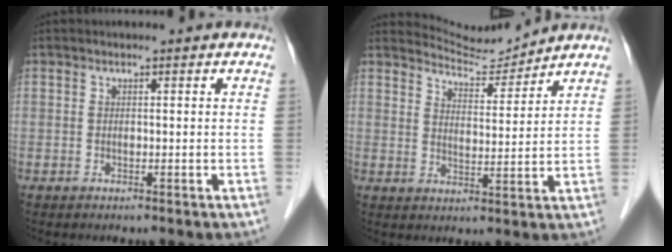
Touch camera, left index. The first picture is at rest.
{"total": 5.7, "force": [5.5, -0.6, -1.1], "torque": [0.005, -0.009, 0.099]}